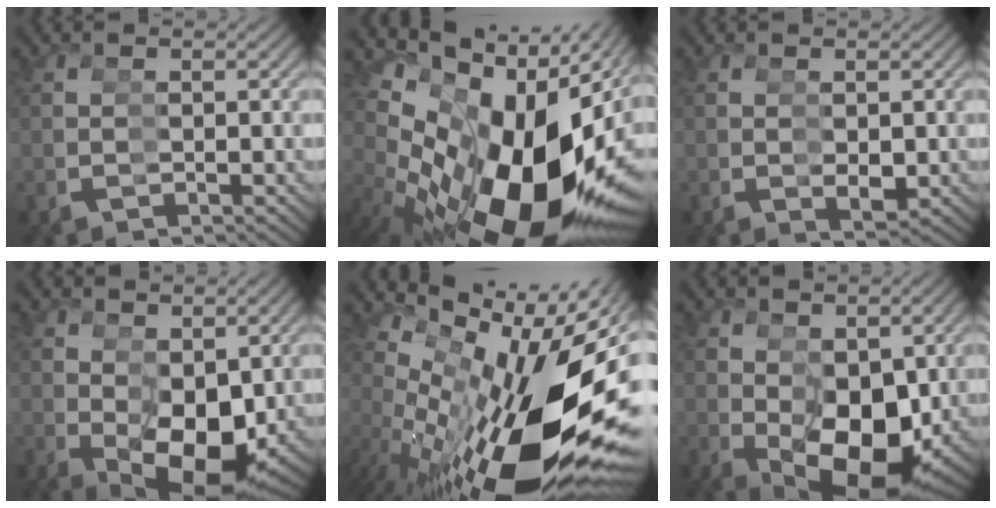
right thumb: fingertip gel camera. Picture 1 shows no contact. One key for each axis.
{"total": 24.4, "fx": -1.5, "fy": 16.0, "fz": 18.4, "tx": -0.309, "ty": -0.048, "tz": 0.002}
{"total": 1.5, "fx": 0.1, "fy": 0.8, "fz": 1.3, "tx": -0.013, "ty": -0.002, "tz": 0.002}
{"total": 9.6, "fx": -1.6, "fy": 6.0, "fz": 7.4, "tx": -0.114, "ty": -0.042, "tz": -0.003}
{"total": 21.2, "fx": -2.7, "fy": 12.4, "fz": 17.0, "tx": -0.301, "ty": -0.058, "tz": -0.009}
{"total": 12.0, "fx": -2.2, "fy": 7.6, "fz": 9.0, "tx": -0.142, "ty": -0.047, "tz": -0.012}